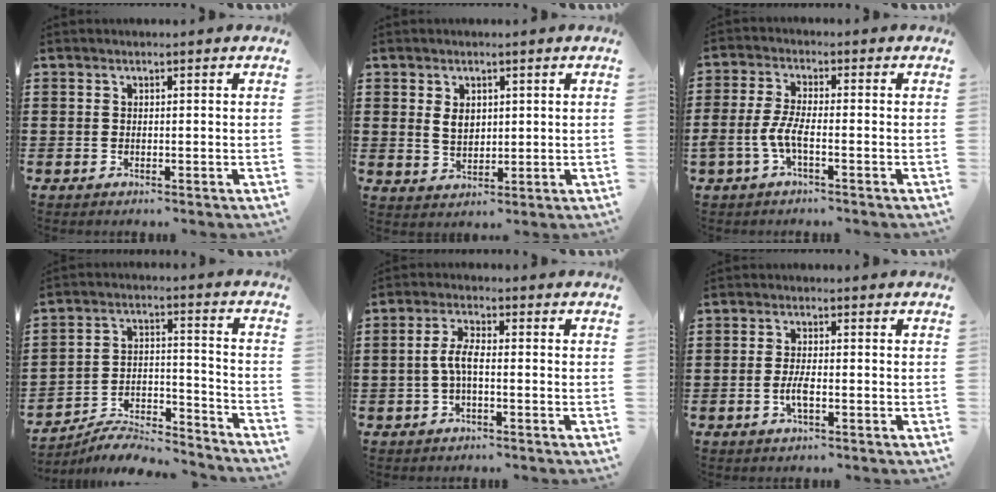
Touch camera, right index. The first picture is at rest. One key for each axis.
{"total": 3.2, "fx": 1.0, "fy": 2.2, "fz": 2.1, "tx": -0.039, "ty": 0.005, "tz": 0.016}
{"total": 4.4, "fx": -2.0, "fy": 1.0, "fz": 3.8, "tx": -0.093, "ty": -0.008, "tz": -0.043}
{"total": 6.8, "fx": -6.6, "fy": 1.2, "fz": 1.6, "tx": -0.031, "ty": 0.005, "tz": -0.130}
{"total": 3.9, "fx": -0.9, "fy": 1.1, "fz": 3.7, "tx": -0.089, "ty": -0.003, "tz": -0.025}
{"total": 2.7, "fx": -1.0, "fy": 0.6, "fz": 2.5, "tx": -0.051, "ty": -0.003, "tz": -0.019}